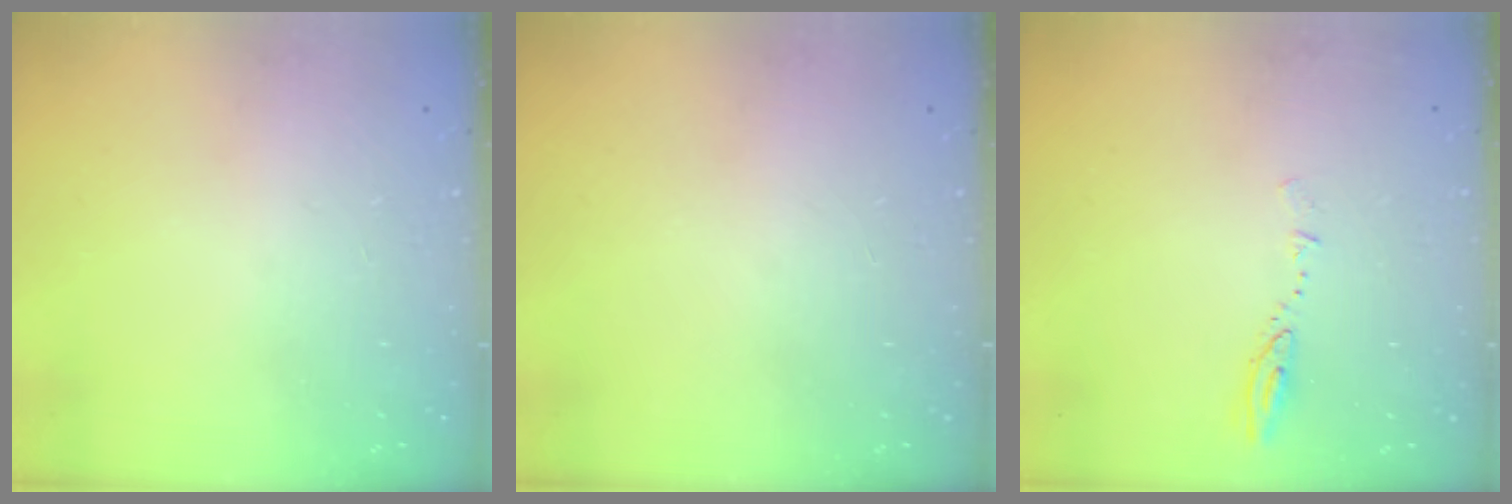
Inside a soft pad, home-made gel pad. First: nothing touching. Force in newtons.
{"total": 0.0}
{"total": 4.9, "press": 4.8, "slide": 0.6}